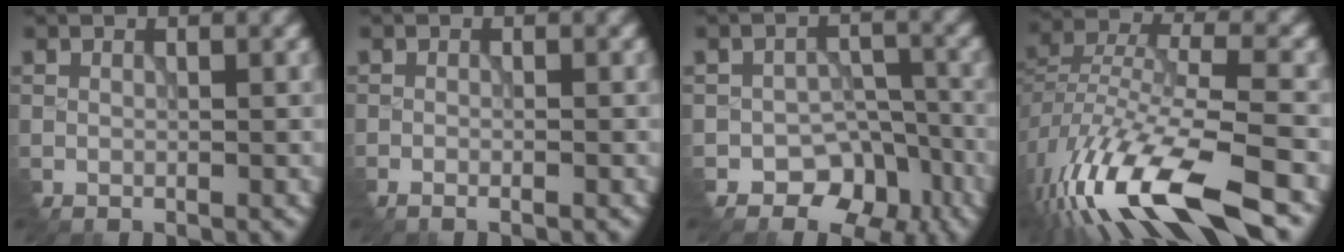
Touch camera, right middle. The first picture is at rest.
{"total": 1.3, "force": [-1.1, 0.0, 0.7], "torque": [-0.017, -0.004, -0.021]}
{"total": 6.6, "force": [-5.0, 4.1, 1.5], "torque": [0.008, 0.000, -0.073]}
{"total": 12.9, "force": [-8.6, 3.5, 9.0], "torque": [-0.190, -0.010, -0.159]}